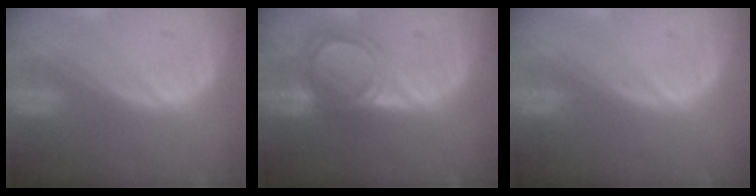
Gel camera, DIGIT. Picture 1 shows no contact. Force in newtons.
{"total": 6.1, "press": 5.2, "slide": 3.2}
{"total": 0.0}